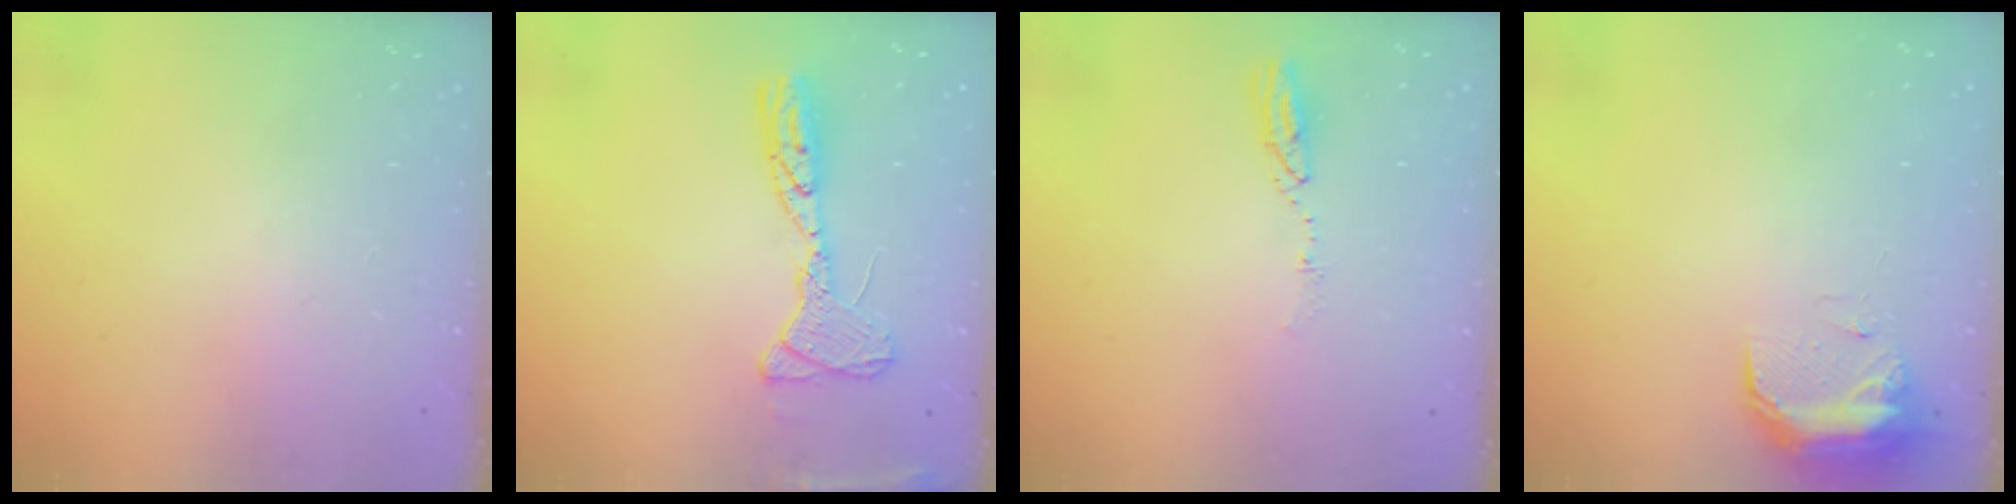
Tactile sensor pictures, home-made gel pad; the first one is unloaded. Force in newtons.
{"total": 13.8, "press": 13.7, "slide": 1.3}
{"total": 4.0, "press": 4.0, "slide": 0.4}
{"total": 8.8, "press": 8.7, "slide": 1.2}